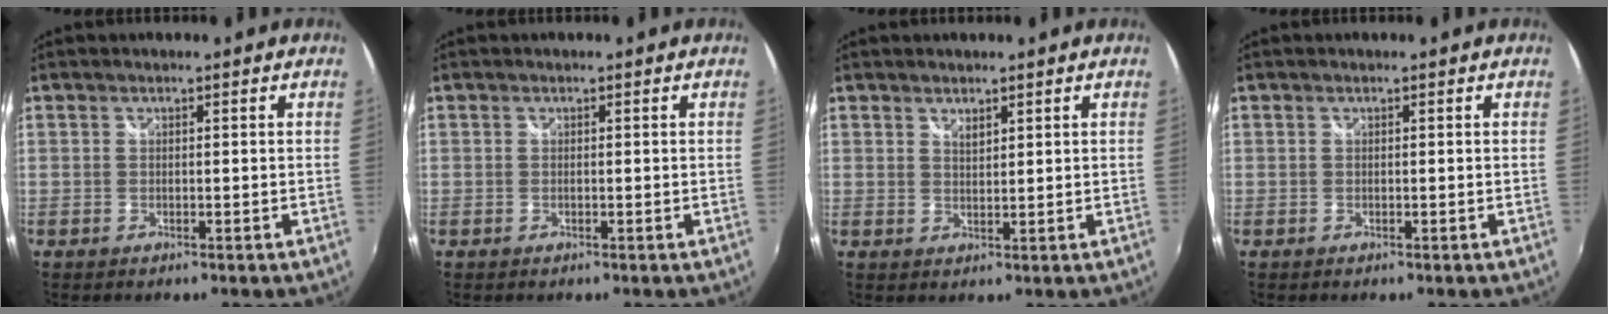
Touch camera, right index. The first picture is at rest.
{"total": 0.0}
{"total": 1.7, "force": [1.3, 0.6, 0.8], "torque": [-0.012, 0.000, 0.023]}
{"total": 0.0}